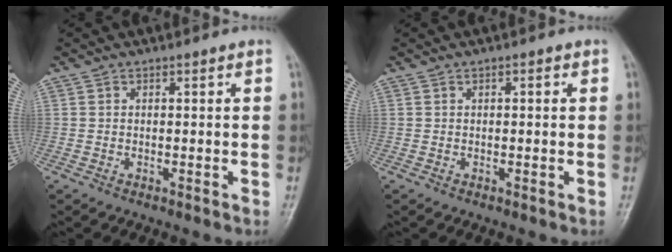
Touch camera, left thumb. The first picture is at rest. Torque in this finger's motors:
{"motor_torque": [-0.24, -0.03, -0.15, -0.02, 0.02]}